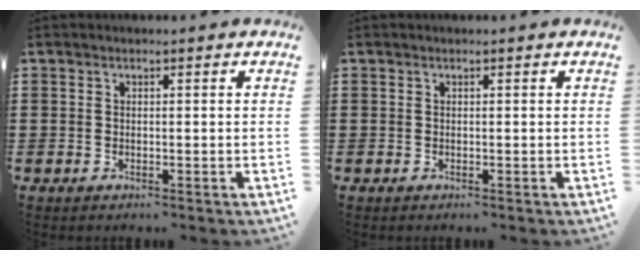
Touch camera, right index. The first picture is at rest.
{"total": 0.0}